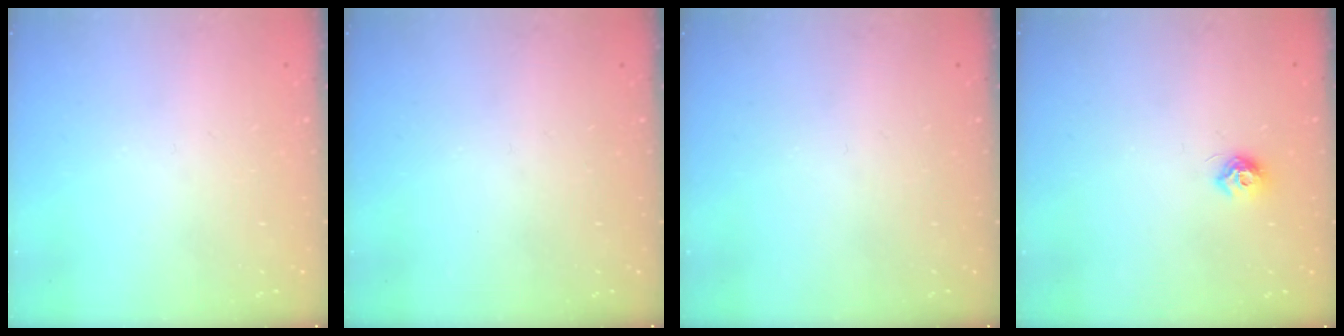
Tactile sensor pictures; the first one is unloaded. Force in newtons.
{"total": 0.0}
{"total": 0.0}
{"total": 7.2, "press": 7.2, "slide": 0.5}